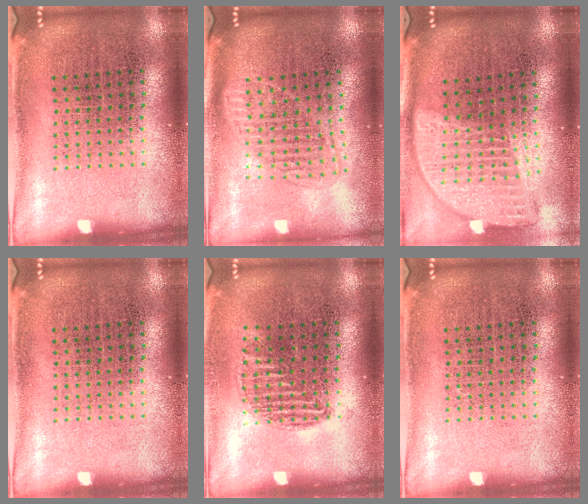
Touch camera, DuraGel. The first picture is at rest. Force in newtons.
{"total": 1.6, "press": 1.4, "slide": 0.7}
{"total": 2.0, "press": 1.6, "slide": 1.2}
{"total": 0.0}
{"total": 0.9, "press": 0.8, "slide": 0.4}
{"total": 0.0}